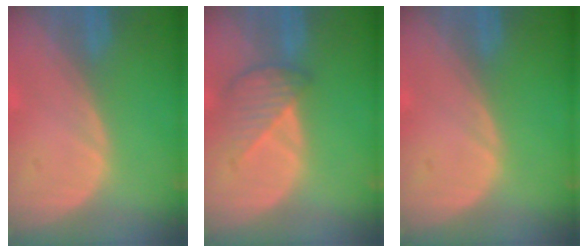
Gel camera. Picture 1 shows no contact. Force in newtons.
{"total": 4.6, "press": 4.2, "slide": 1.8}
{"total": 0.0}